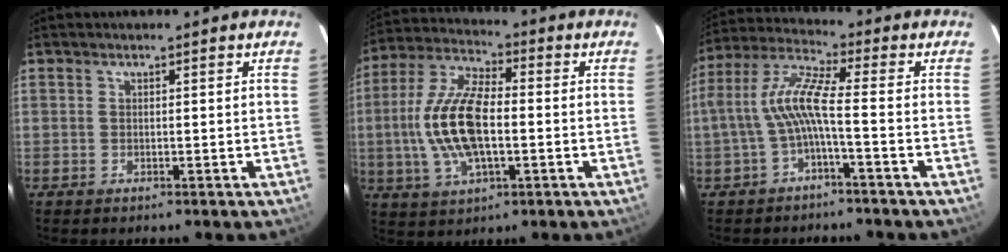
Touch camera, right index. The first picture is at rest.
{"total": 14.6, "force": [-1.3, 6.3, 13.1], "torque": [-0.276, 0.007, -0.026]}
{"total": 9.4, "force": [-2.2, 0.6, 9.1], "torque": [-0.196, 0.012, -0.043]}